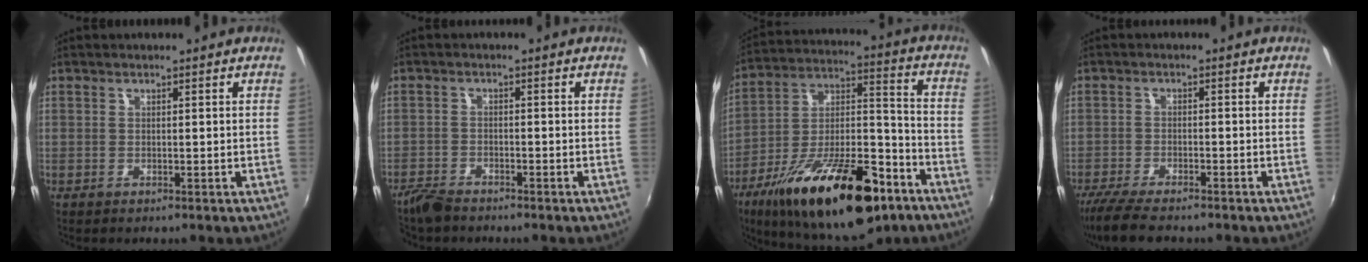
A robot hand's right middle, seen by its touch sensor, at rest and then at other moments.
{"total": 4.1, "force": [-3.8, 1.2, 1.1], "torque": [-0.040, -0.009, -0.076]}
{"total": 28.3, "force": [-16.1, 10.6, 20.7], "torque": [-0.346, -0.014, -0.250]}
{"total": 9.4, "force": [-7.9, 1.9, 4.7], "torque": [-0.114, -0.033, -0.137]}